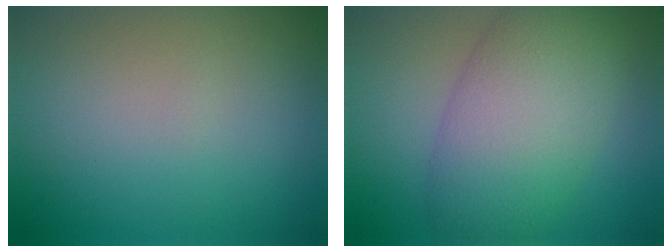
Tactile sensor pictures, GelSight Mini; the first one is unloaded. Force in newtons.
{"total": 8.4, "press": 8.4, "slide": 0.3}